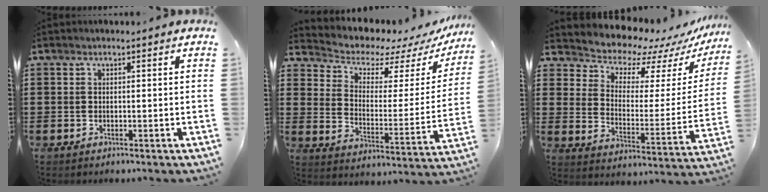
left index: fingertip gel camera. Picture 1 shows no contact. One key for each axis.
{"total": 5.3, "fx": 4.7, "fy": 2.1, "fz": 1.4, "tx": -0.049, "ty": -0.037, "tz": 0.076}
{"total": 7.0, "fx": 6.6, "fy": 2.1, "fz": 0.5, "tx": -0.037, "ty": -0.067, "tz": 0.112}